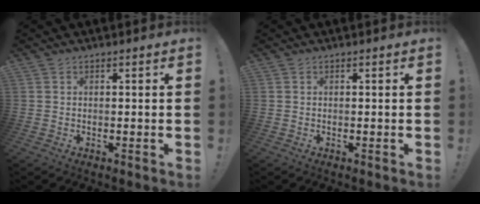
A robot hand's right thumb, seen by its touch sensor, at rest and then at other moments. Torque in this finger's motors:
{"motor_torque": [0.00, 0.00, 0.00, 0.00, 0.00]}